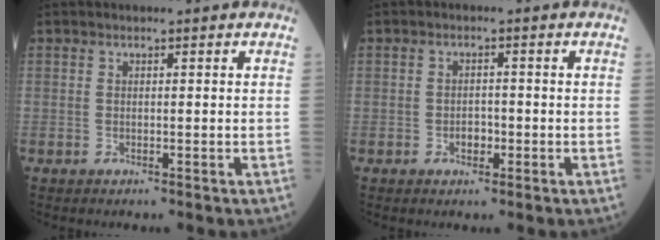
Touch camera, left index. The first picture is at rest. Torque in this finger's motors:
{"motor_torque": [0.03, 0.02, 0.00, 0.00]}